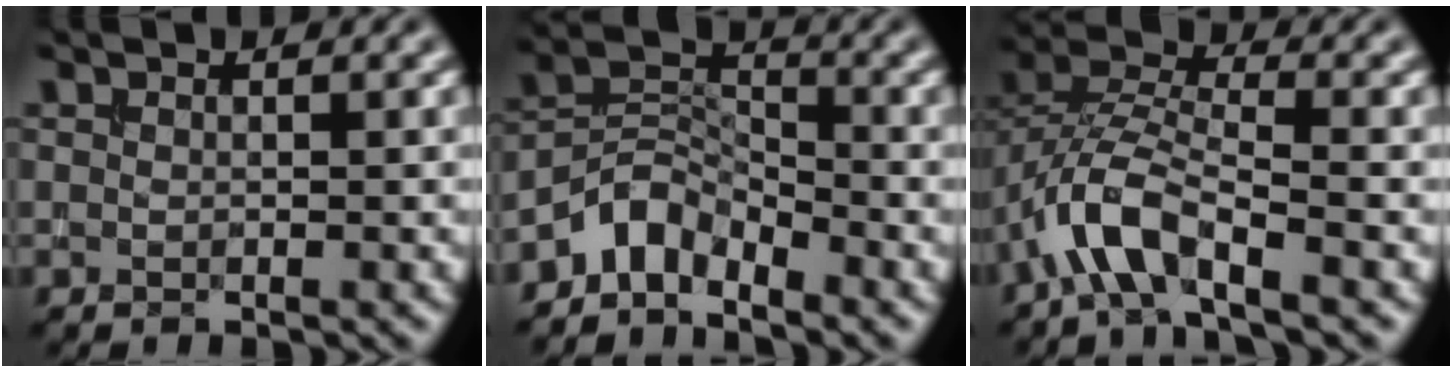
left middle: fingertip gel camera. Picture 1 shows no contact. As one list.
[{"total": 3.8, "force": [-3.2, 1.6, 1.3], "torque": [-0.019, 0.012, -0.074]}, {"total": 5.4, "force": [-3.1, 1.8, 4.1], "torque": [-0.082, 0.012, -0.066]}]